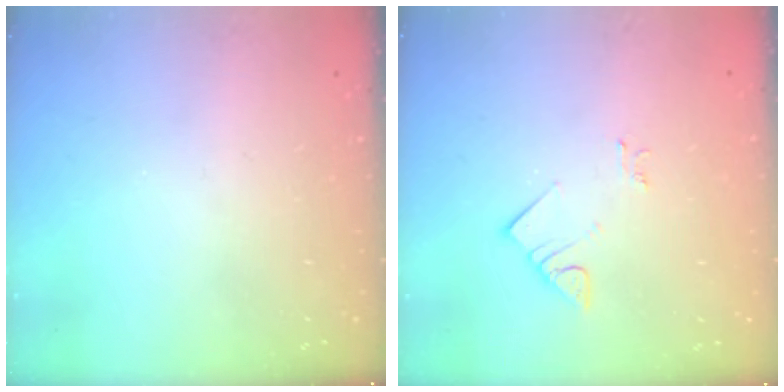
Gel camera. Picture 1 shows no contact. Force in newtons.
{"total": 3.1, "press": 3.1, "slide": 0.3}